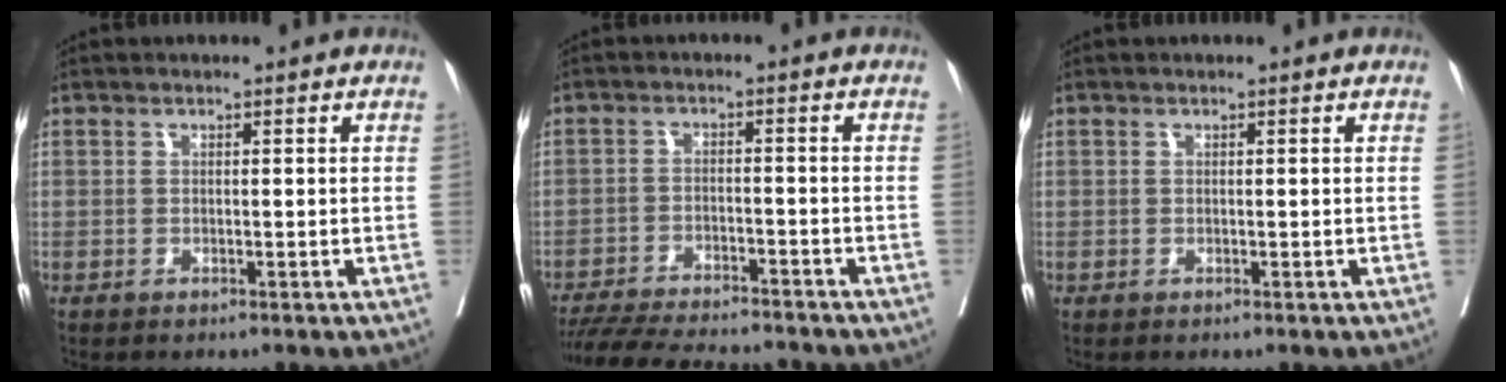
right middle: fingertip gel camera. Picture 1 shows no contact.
{"total": 14.8, "force": [-13.5, 2.0, 5.6], "torque": [-0.106, -0.019, -0.198]}
{"total": 0.0}